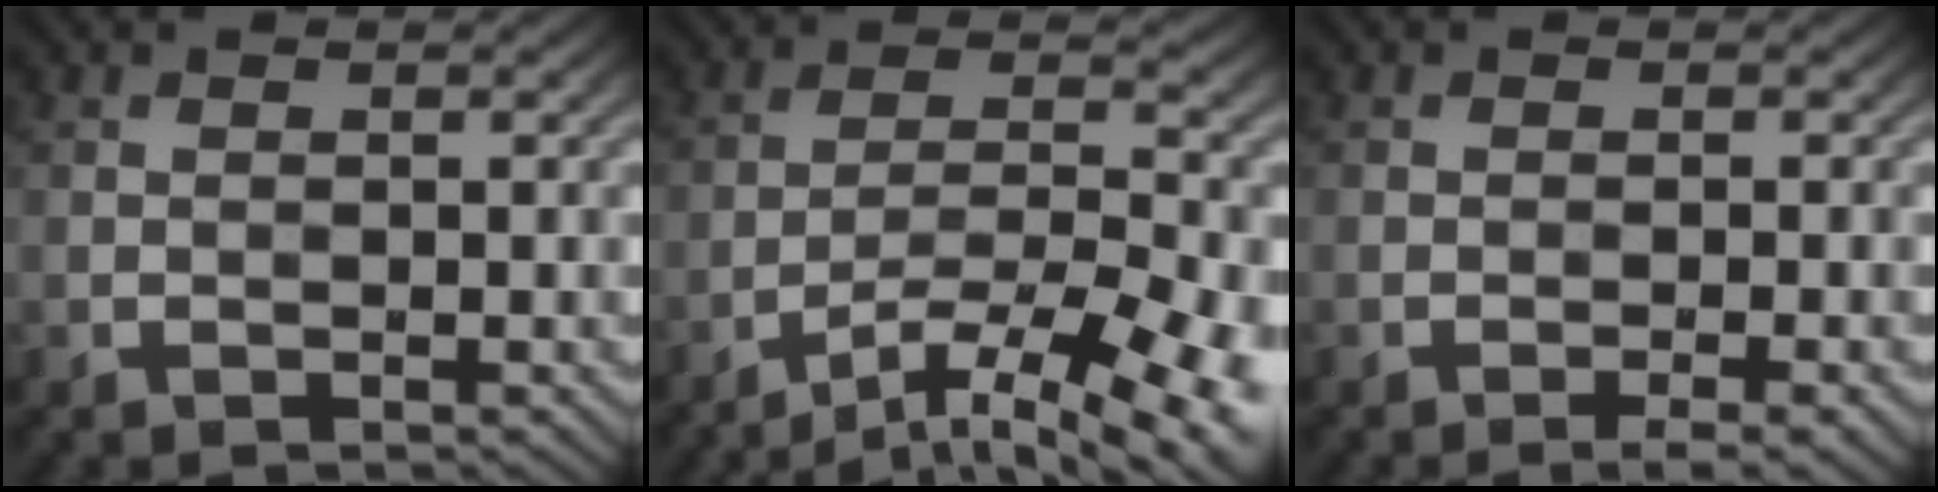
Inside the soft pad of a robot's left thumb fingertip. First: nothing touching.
{"total": 14.8, "force": [-10.1, 4.0, 10.0], "torque": [-0.167, -0.019, -0.135]}
{"total": 2.4, "force": [-1.4, 0.2, 1.9], "torque": [-0.029, 0.006, -0.024]}